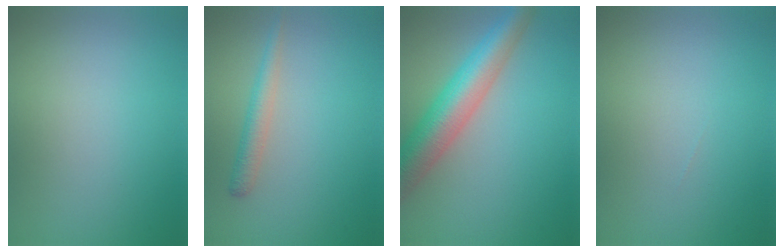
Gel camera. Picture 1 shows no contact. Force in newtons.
{"total": 1.9, "press": 1.9, "slide": 0.0}
{"total": 7.1, "press": 7.1, "slide": 0.5}
{"total": 0.0}